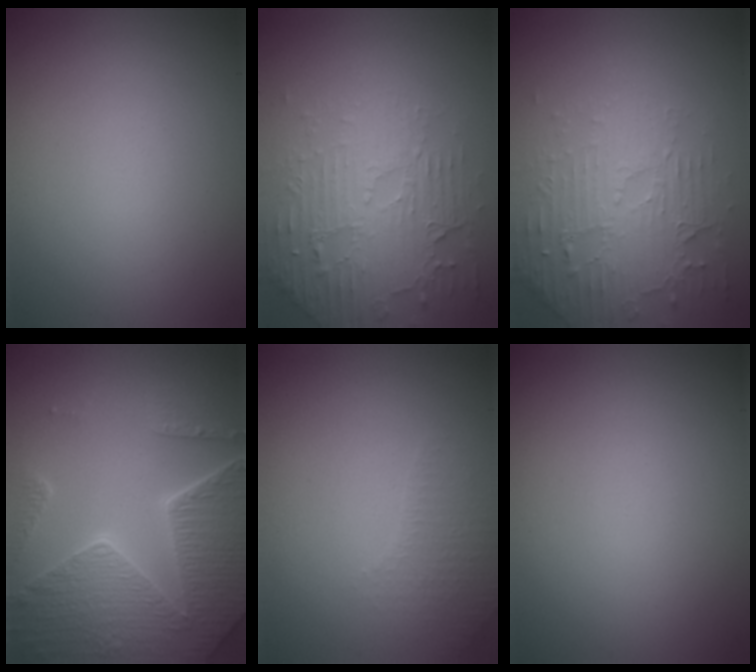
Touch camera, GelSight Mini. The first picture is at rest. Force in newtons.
{"total": 6.0, "press": 3.7, "slide": 4.7}
{"total": 4.6, "press": 3.6, "slide": 2.8}
{"total": 8.3, "press": 6.1, "slide": 5.6}
{"total": 2.0, "press": 1.9, "slide": 0.5}
{"total": 0.0}